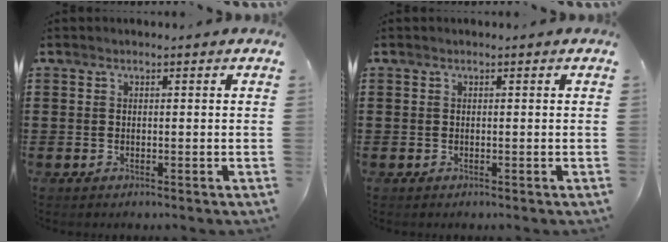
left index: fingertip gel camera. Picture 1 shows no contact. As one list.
[{"total": 0.0}]